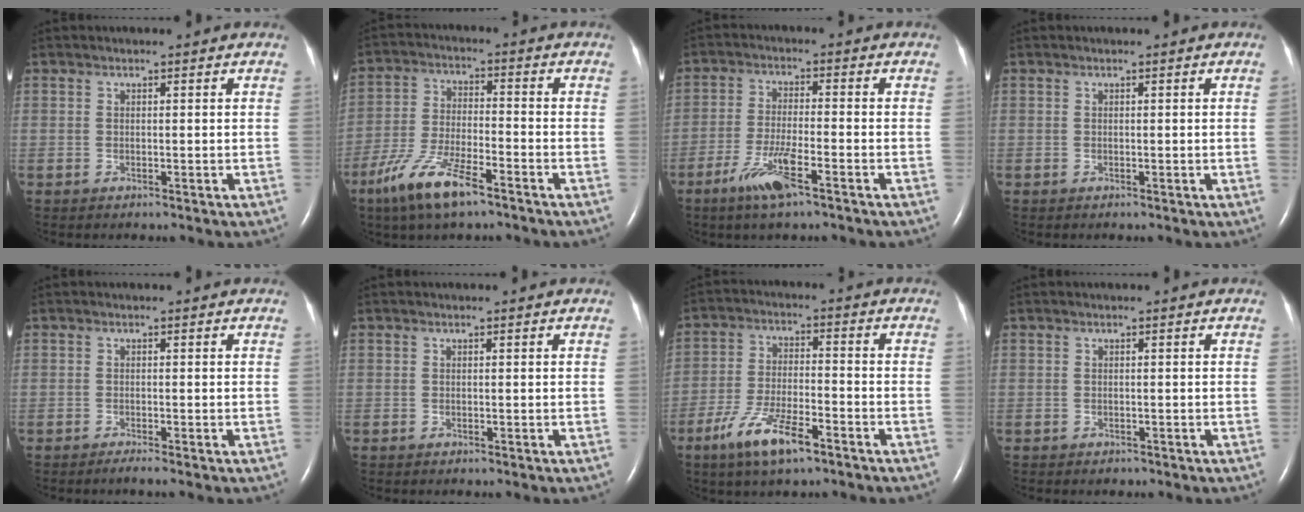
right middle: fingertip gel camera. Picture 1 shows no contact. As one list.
[{"total": 10.2, "force": [-6.7, 2.1, 7.4], "torque": [-0.158, -0.016, -0.124]}, {"total": 7.0, "force": [-4.2, 0.7, 5.5], "torque": [-0.120, -0.011, -0.078]}, {"total": 0.5, "force": [0.0, -0.2, 0.5], "torque": [-0.008, -0.002, 0.000]}, {"total": 0.8, "force": [-0.7, -0.3, 0.4], "torque": [-0.010, -0.002, -0.014]}, {"total": 0.0}, {"total": 9.2, "force": [-5.7, 1.9, 6.9], "torque": [-0.142, -0.011, -0.101]}, {"total": 0.5, "force": [-0.4, 0.3, 0.1], "torque": [-0.009, 0.001, -0.006]}]